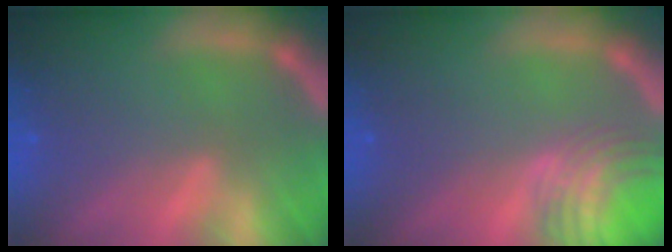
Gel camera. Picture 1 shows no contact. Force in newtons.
{"total": 6.1}